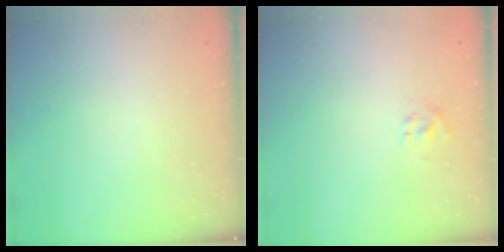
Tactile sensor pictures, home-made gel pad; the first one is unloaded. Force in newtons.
{"total": 2.0, "press": 1.7, "slide": 0.9}